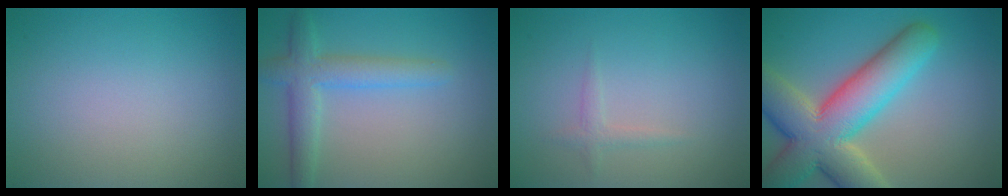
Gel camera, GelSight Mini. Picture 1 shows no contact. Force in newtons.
{"total": 2.9, "press": 2.9, "slide": 0.1}
{"total": 1.1, "press": 1.1, "slide": 0.0}
{"total": 11.1, "press": 11.1, "slide": 1.0}